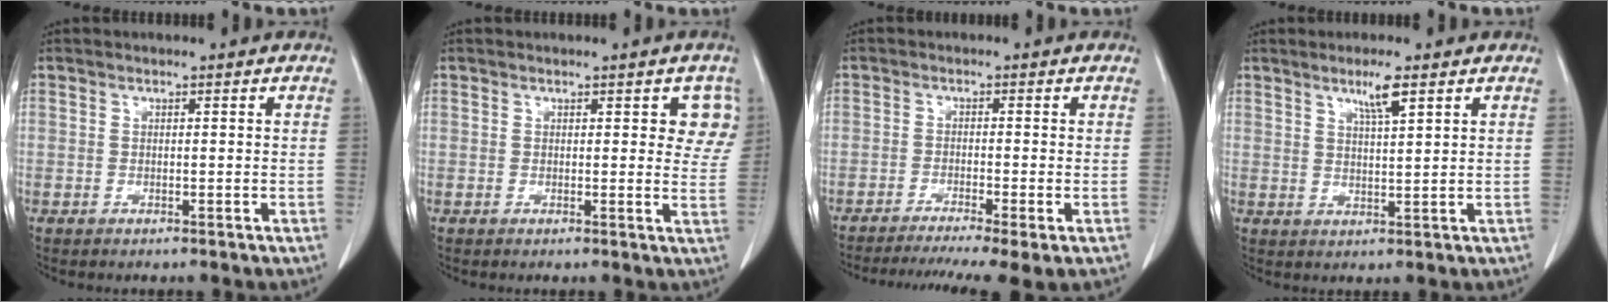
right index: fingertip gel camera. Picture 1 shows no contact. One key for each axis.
{"total": 4.3, "fx": 2.0, "fy": 2.2, "fz": 3.1, "tx": -0.010, "ty": -0.001, "tz": 0.013}
{"total": 9.8, "fx": -7.4, "fy": 0.3, "fz": 6.4, "tx": -0.099, "ty": -0.014, "tz": -0.115}
{"total": 3.9, "fx": 2.4, "fy": 0.0, "fz": 3.1, "tx": -0.058, "ty": -0.004, "tz": 0.044}